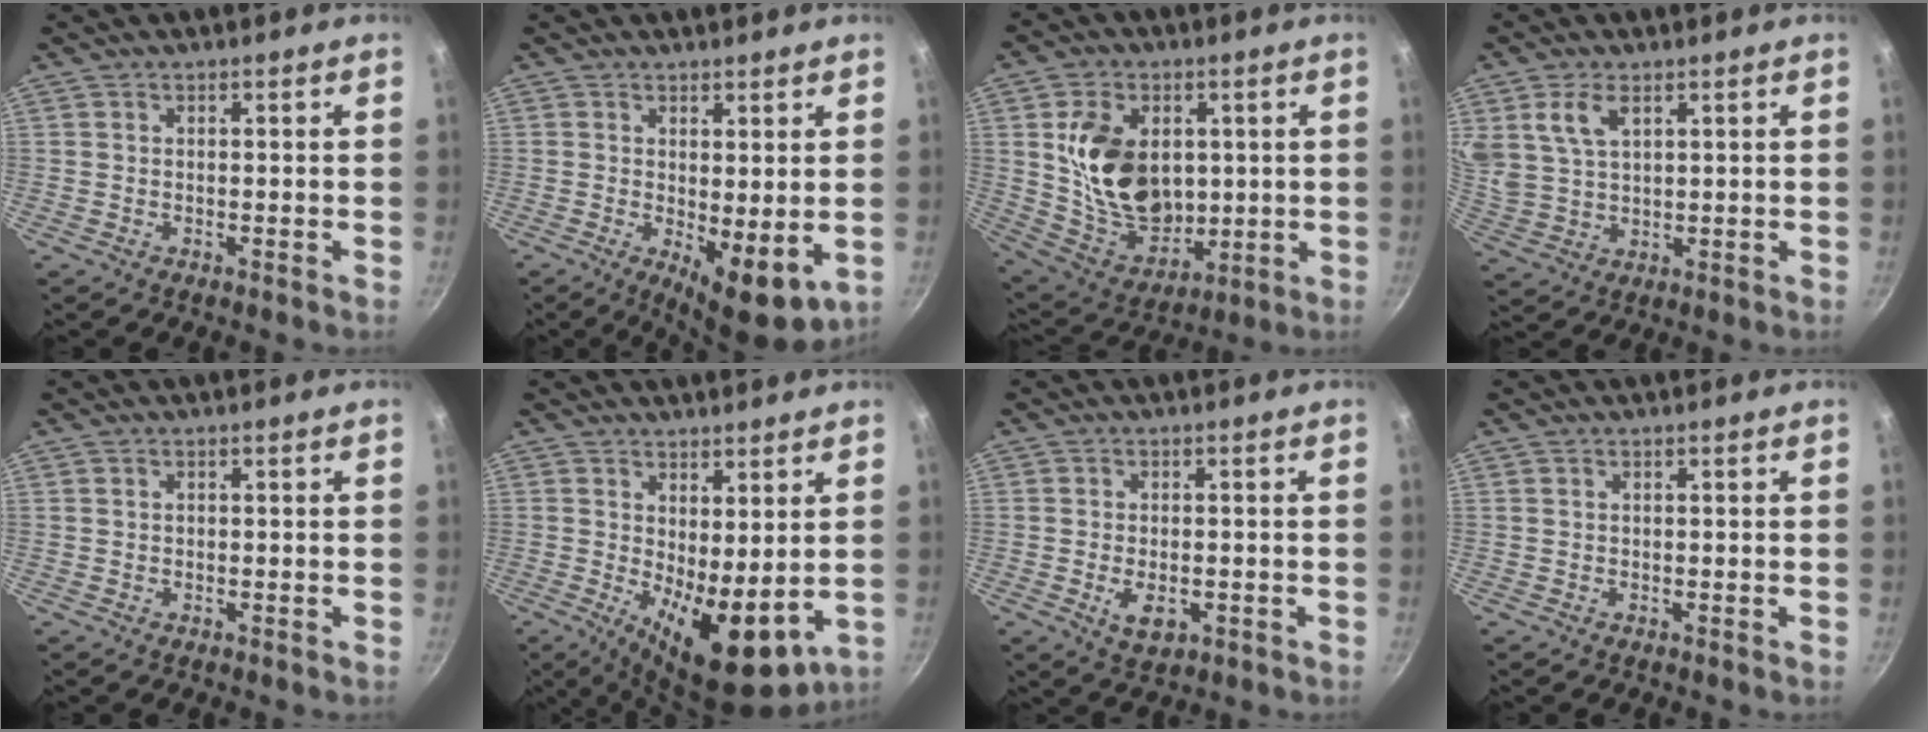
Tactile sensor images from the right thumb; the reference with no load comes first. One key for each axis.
{"total": 8.2, "fx": -0.1, "fy": 3.2, "fz": 7.5, "tx": -0.094, "ty": -0.018, "tz": 0.009}
{"total": 17.9, "fx": 2.6, "fy": 12.8, "fz": 12.3, "tx": -0.182, "ty": -0.020, "tz": 0.064}
{"total": 7.1, "fx": 3.3, "fy": 3.9, "fz": 4.9, "tx": -0.090, "ty": -0.013, "tz": 0.073}
{"total": 0.0}
{"total": 12.4, "fx": 0.2, "fy": 5.3, "fz": 11.2, "tx": -0.148, "ty": -0.023, "tz": 0.019}
{"total": 5.1, "fx": -1.4, "fy": 2.9, "fz": 4.0, "tx": -0.059, "ty": 0.000, "tz": -0.014}
{"total": 0.0}